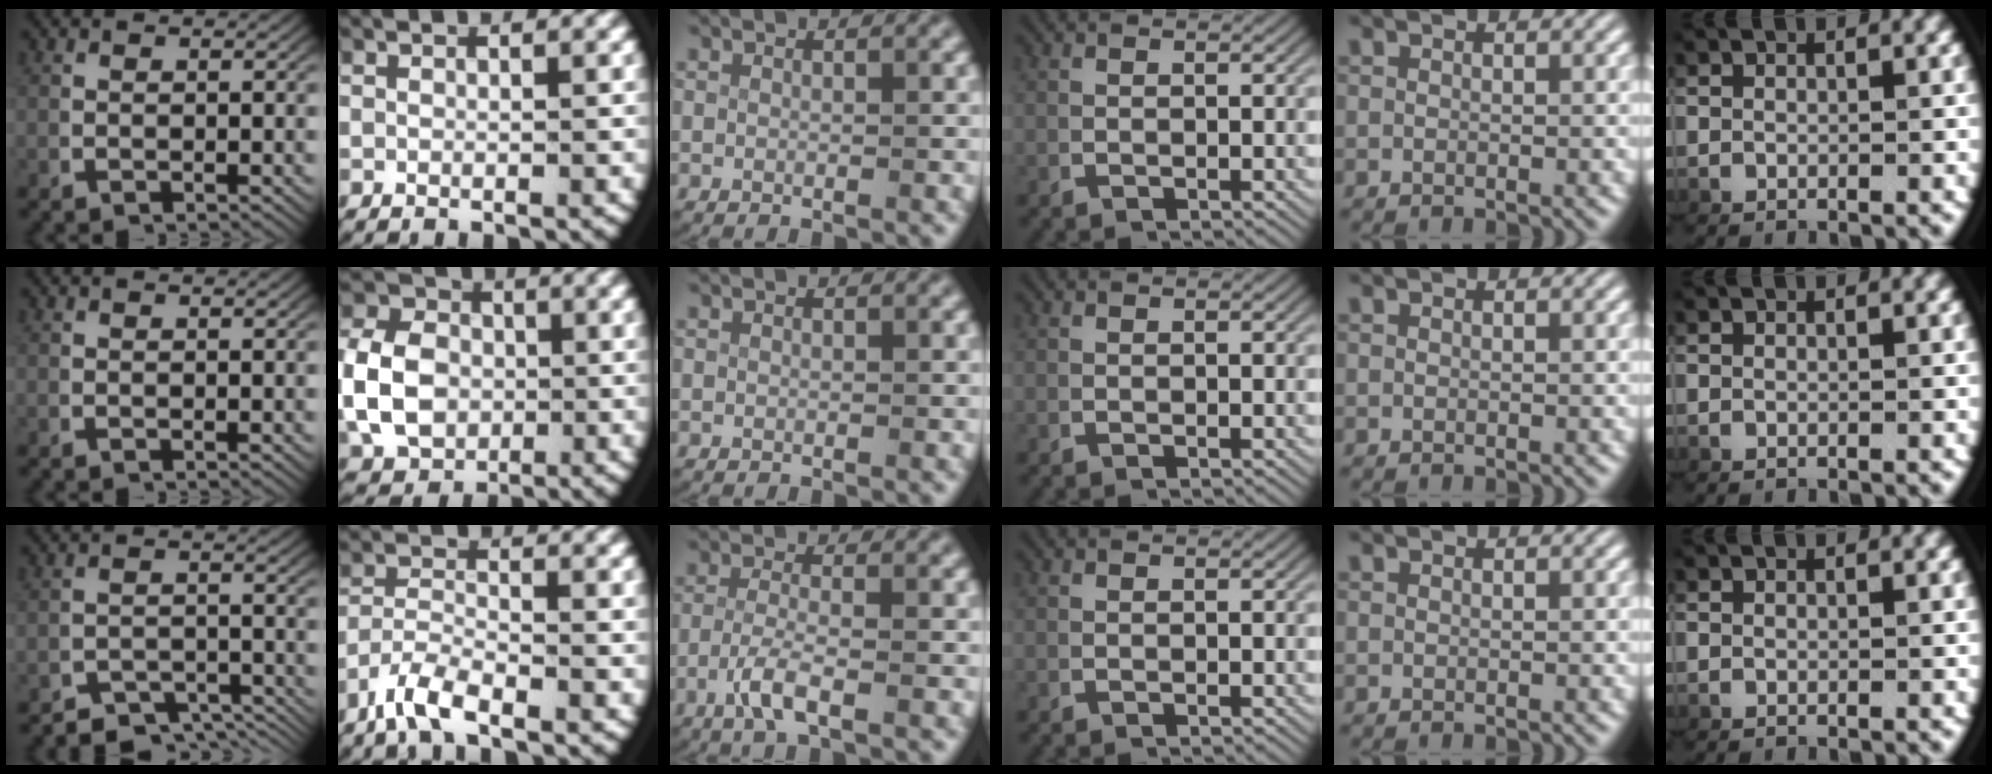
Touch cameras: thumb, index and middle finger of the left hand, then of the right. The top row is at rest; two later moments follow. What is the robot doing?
{"motion": "grasp_and_lifting", "object": "card"}